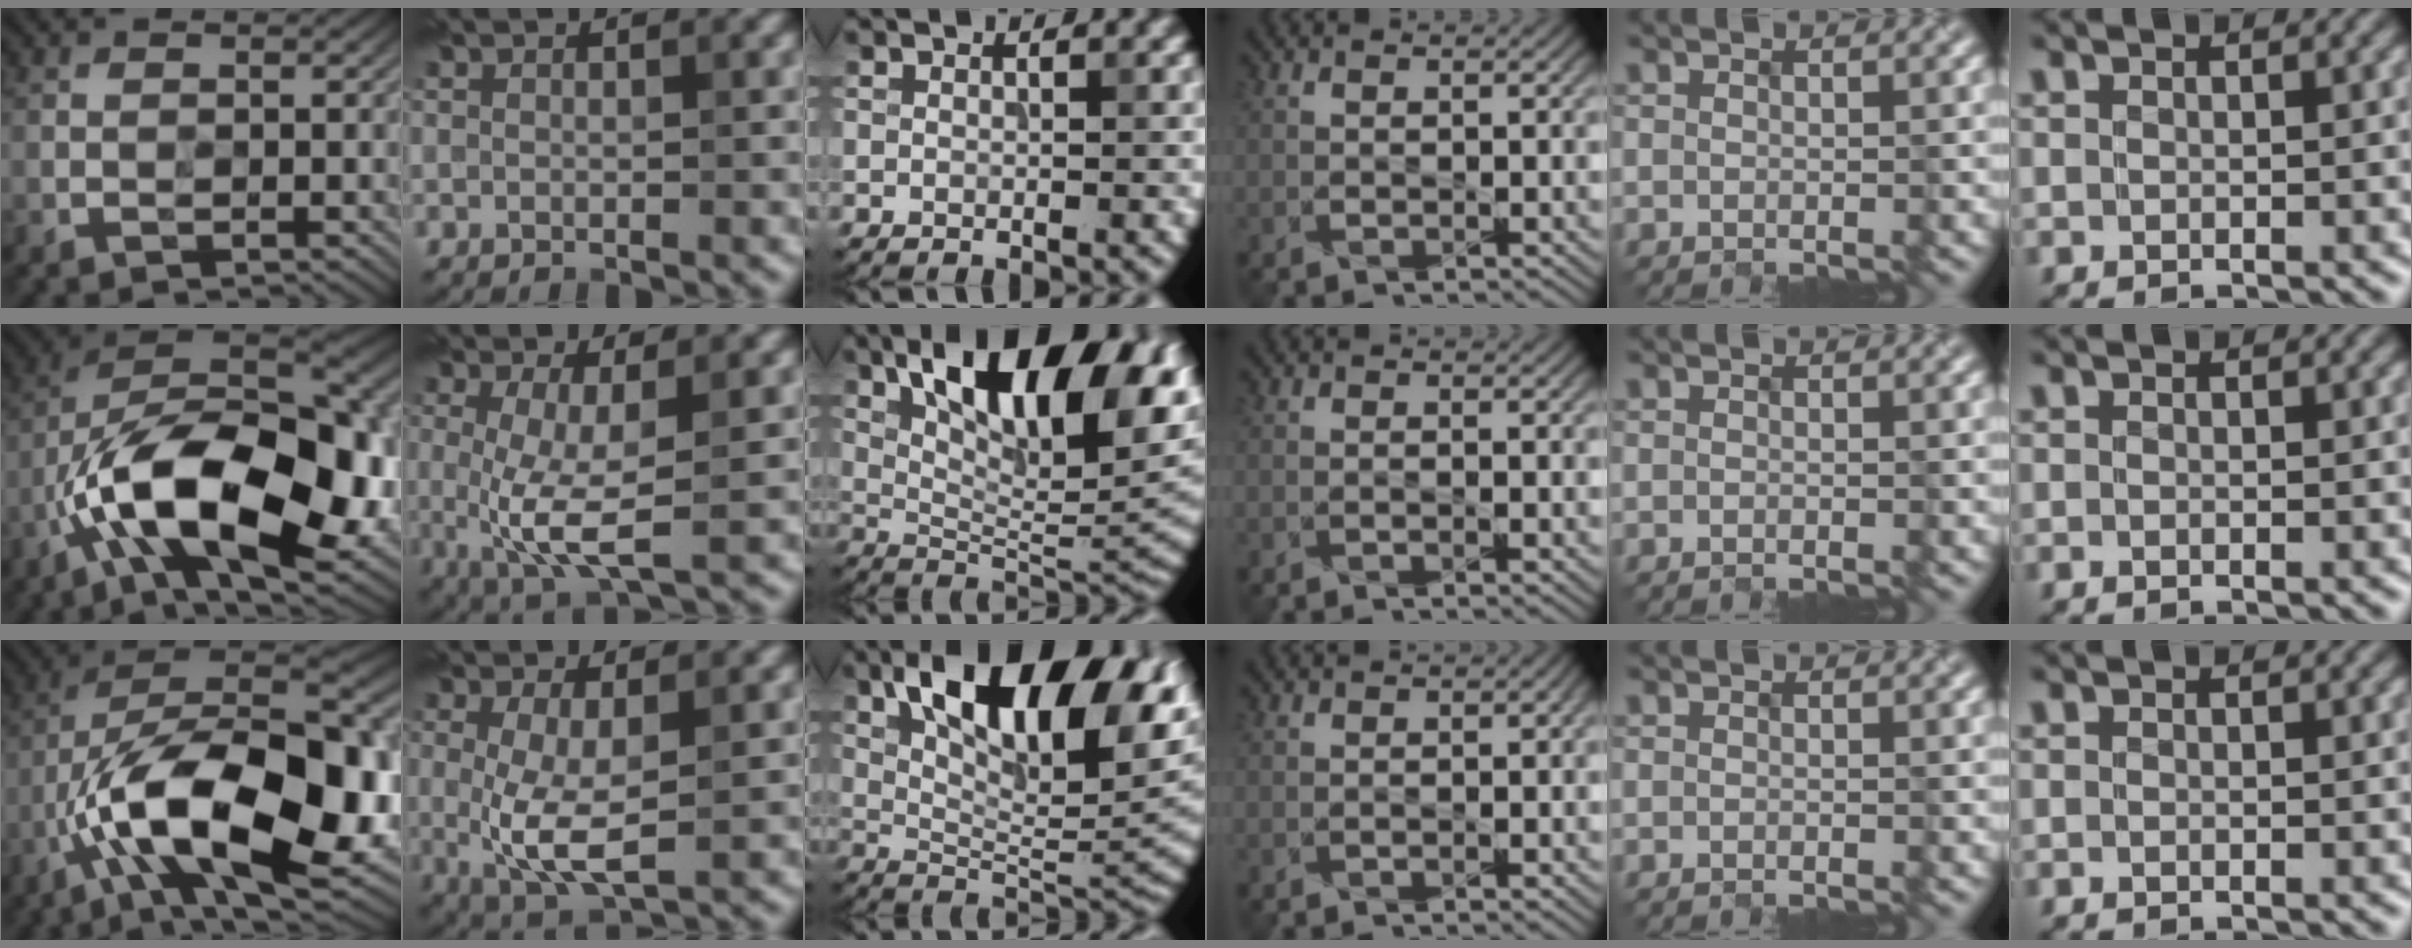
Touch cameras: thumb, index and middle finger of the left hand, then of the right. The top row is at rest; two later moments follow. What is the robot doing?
{"motion": "extract", "object": "pen cap and body"}